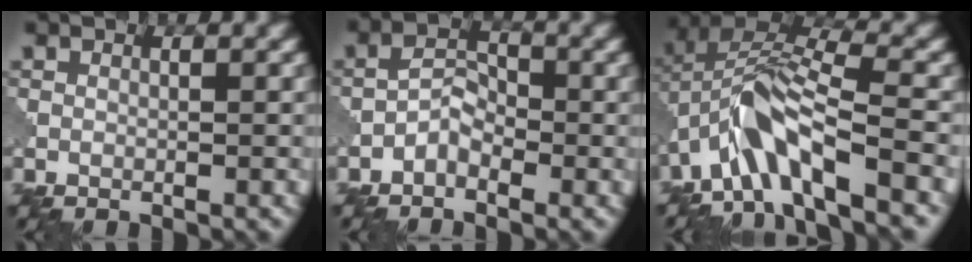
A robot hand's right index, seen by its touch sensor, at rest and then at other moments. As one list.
[{"total": 2.2, "force": [-1.4, 1.2, 1.2], "torque": [-0.019, 0.012, -0.031]}, {"total": 8.1, "force": [-3.8, 2.6, 6.6], "torque": [-0.121, 0.015, -0.083]}]